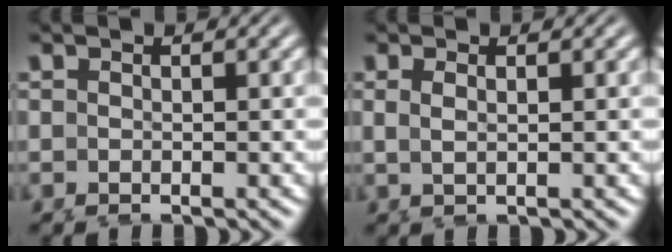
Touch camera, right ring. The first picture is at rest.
{"total": 1.2, "force": [0.6, -0.7, 0.7], "torque": [-0.017, -0.006, 0.017]}